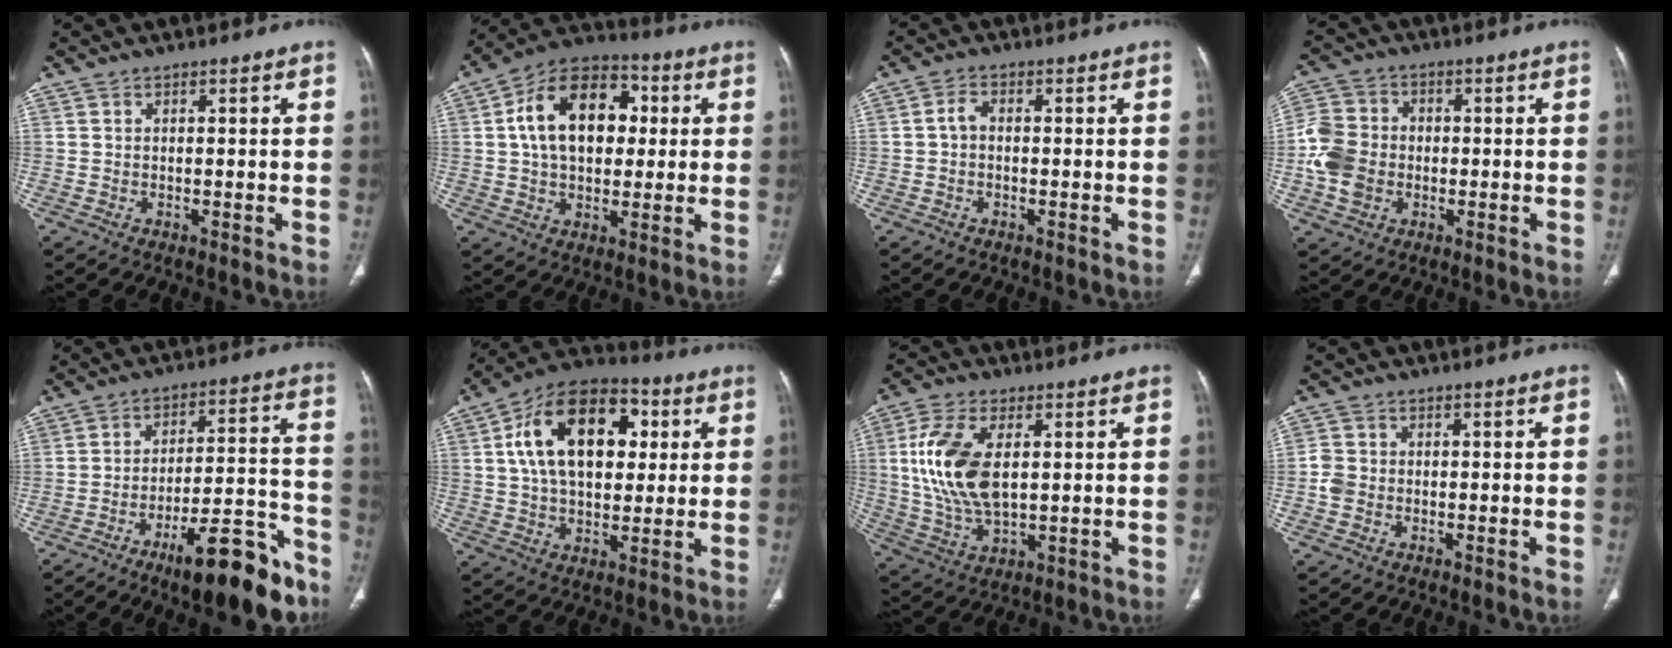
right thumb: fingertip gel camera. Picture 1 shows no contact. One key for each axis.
{"total": 17.4, "fx": 3.0, "fy": 11.6, "fz": 12.6, "tx": -0.176, "ty": 0.015, "tz": 0.044}
{"total": 2.1, "fx": -0.2, "fy": 1.4, "fz": 1.6, "tx": -0.028, "ty": 0.007, "tz": -0.010}
{"total": 9.7, "fx": -1.5, "fy": 8.2, "fz": 5.1, "tx": -0.091, "ty": 0.019, "tz": -0.032}
{"total": 16.7, "fx": -11.0, "fy": 4.3, "fz": 11.8, "tx": -0.154, "ty": 0.087, "tz": -0.169}
{"total": 20.6, "fx": 5.1, "fy": 12.8, "fz": 15.4, "tx": -0.225, "ty": 0.007, "tz": 0.077}
{"total": 14.5, "fx": 2.4, "fy": 7.7, "fz": 12.1, "tx": -0.251, "ty": -0.010, "tz": 0.051}
{"total": 2.8, "fx": -0.7, "fy": 2.4, "fz": 1.3, "tx": -0.021, "ty": 0.007, "tz": -0.018}